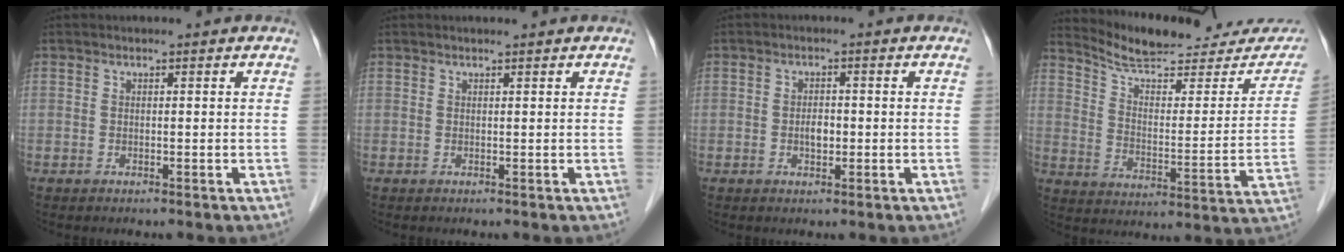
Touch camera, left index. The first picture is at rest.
{"total": 0.8, "force": [0.7, -0.1, 0.3], "torque": [-0.005, 0.003, 0.013]}
{"total": 2.0, "force": [-0.6, 1.0, 1.7], "torque": [-0.028, -0.001, -0.008]}
{"total": 21.3, "force": [19.8, 5.0, 6.2], "torque": [-0.075, -0.042, 0.261]}